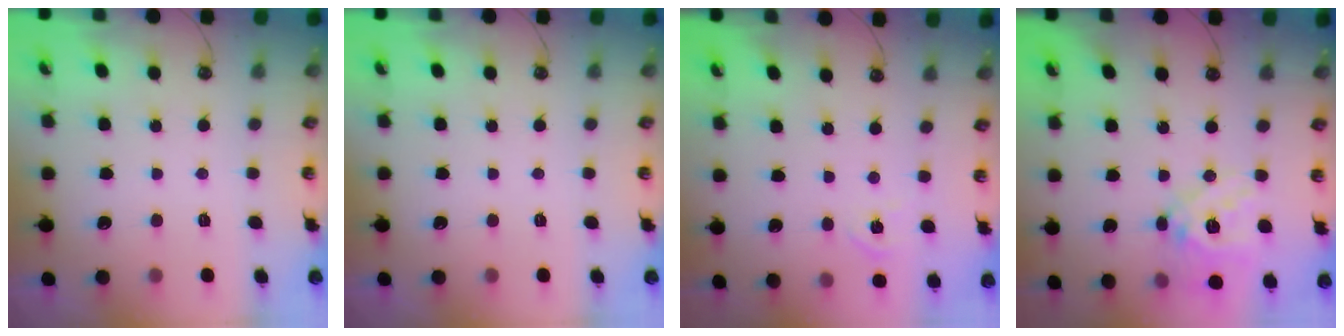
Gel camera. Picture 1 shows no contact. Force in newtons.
{"total": 0.0}
{"total": 4.4, "press": 4.3, "slide": 0.6}
{"total": 17.6, "press": 17.4, "slide": 3.0}